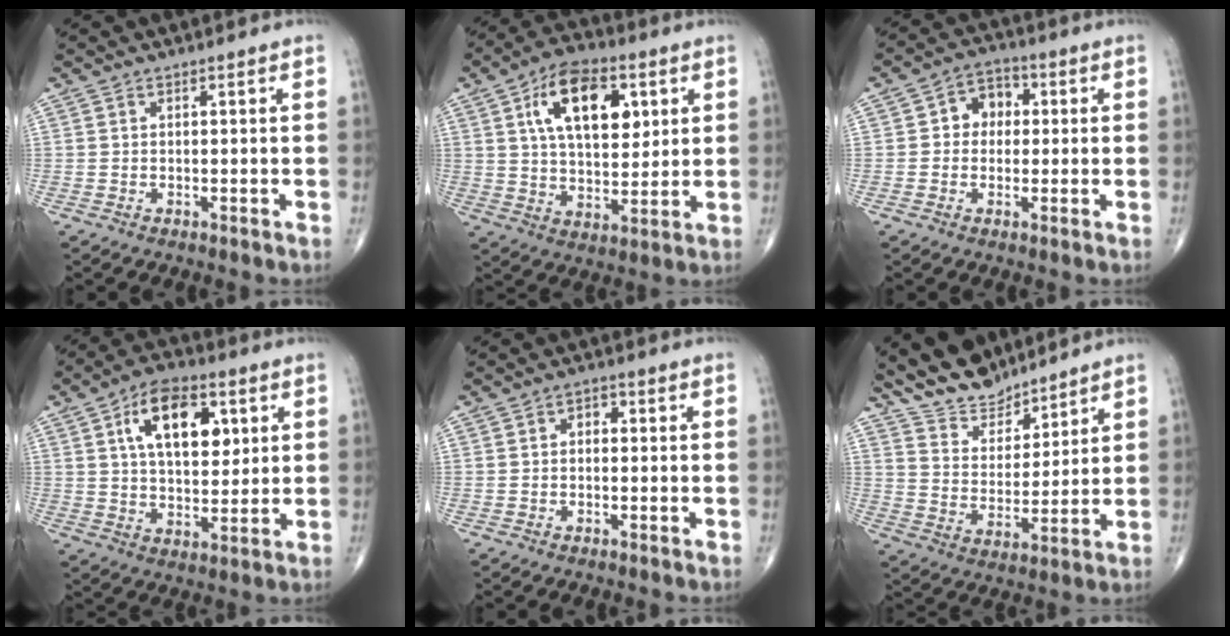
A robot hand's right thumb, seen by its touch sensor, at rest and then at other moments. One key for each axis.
{"total": 16.3, "fx": 5.7, "fy": 9.0, "fz": 12.4, "tx": -0.172, "ty": -0.013, "tz": 0.096}
{"total": 6.0, "fx": 0.8, "fy": 4.9, "fz": 3.5, "tx": -0.025, "ty": 0.014, "tz": 0.003}
{"total": 14.8, "fx": 4.9, "fy": 8.2, "fz": 11.2, "tx": -0.153, "ty": -0.009, "tz": 0.082}
{"total": 2.2, "fx": 0.1, "fy": 1.6, "fz": 1.5, "tx": -0.007, "ty": 0.010, "tz": -0.003}
{"total": 10.6, "fx": 9.5, "fy": 4.2, "fz": 2.4, "tx": -0.016, "ty": -0.064, "tz": 0.182}